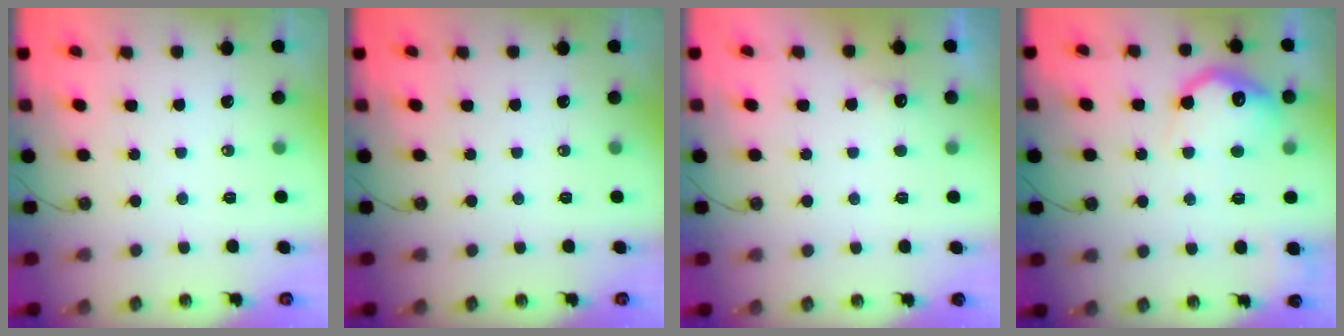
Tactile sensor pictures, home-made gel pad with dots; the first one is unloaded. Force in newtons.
{"total": 0.0}
{"total": 4.5, "press": 4.3, "slide": 1.2}
{"total": 16.1, "press": 16.0, "slide": 1.0}